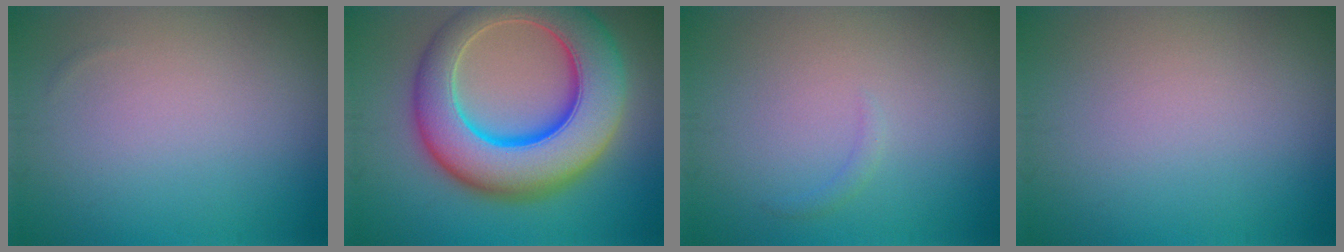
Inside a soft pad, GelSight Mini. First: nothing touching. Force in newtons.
{"total": 12.6, "press": 12.6, "slide": 0.4}
{"total": 0.7, "press": 0.7, "slide": 0.1}
{"total": 0.0}